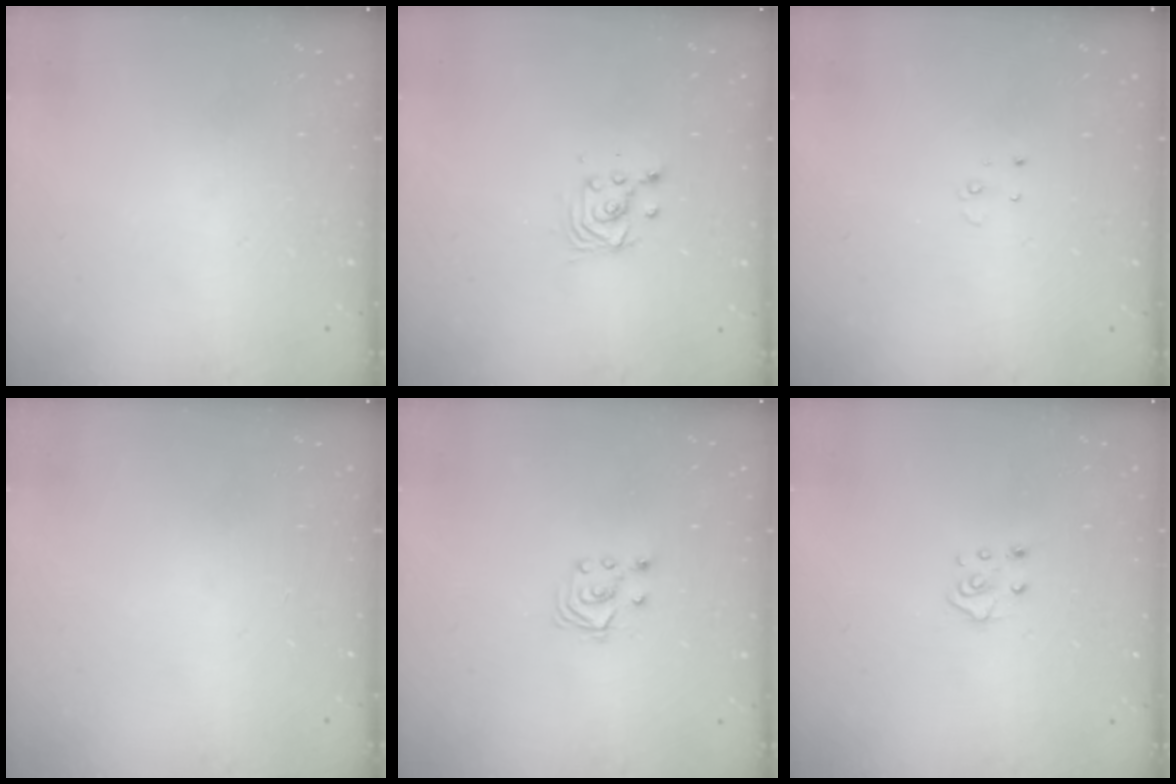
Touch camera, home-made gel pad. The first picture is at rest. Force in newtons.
{"total": 3.4, "press": 3.4, "slide": 0.2}
{"total": 2.3, "press": 2.3, "slide": 0.2}
{"total": 0.0}
{"total": 2.8, "press": 2.7, "slide": 0.7}
{"total": 4.8, "press": 4.8, "slide": 0.4}